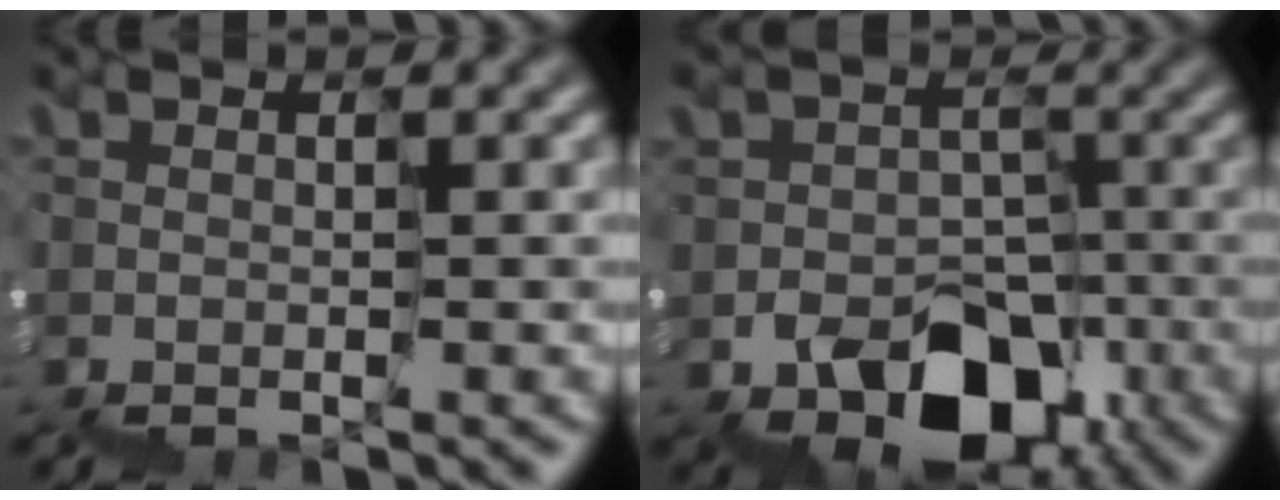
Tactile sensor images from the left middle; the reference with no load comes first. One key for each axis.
{"total": 8.0, "fx": -3.7, "fy": 6.1, "fz": 3.7, "tx": -0.039, "ty": -0.005, "tz": -0.058}